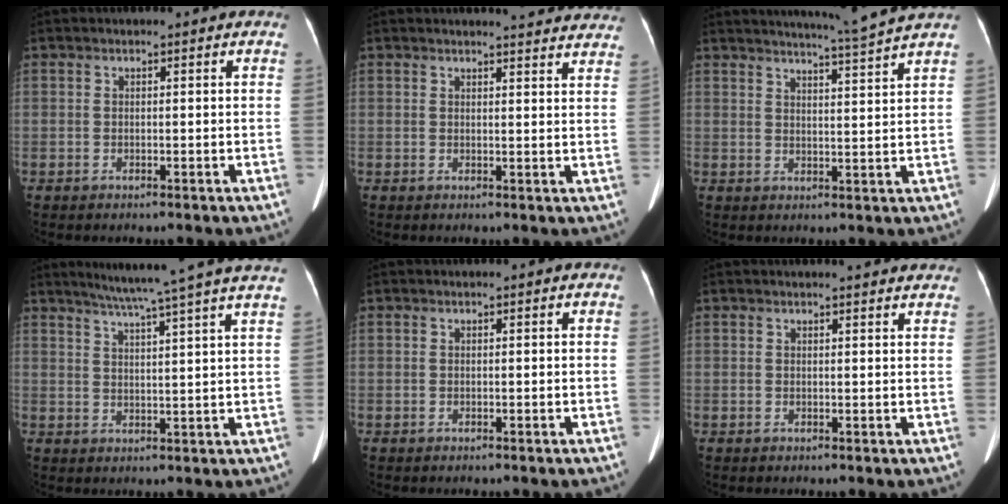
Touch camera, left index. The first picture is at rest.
{"total": 10.4, "force": [10.0, 0.9, 2.5], "torque": [-0.013, -0.028, 0.090]}
{"total": 7.7, "force": [7.0, -2.4, 2.4], "torque": [-0.041, -0.020, 0.096]}
{"total": 14.5, "force": [12.0, -2.1, 7.9], "torque": [-0.123, -0.009, 0.146]}
{"total": 0.0}
{"total": 5.3, "force": [5.0, 0.6, 1.9], "torque": [-0.024, 0.004, 0.042]}